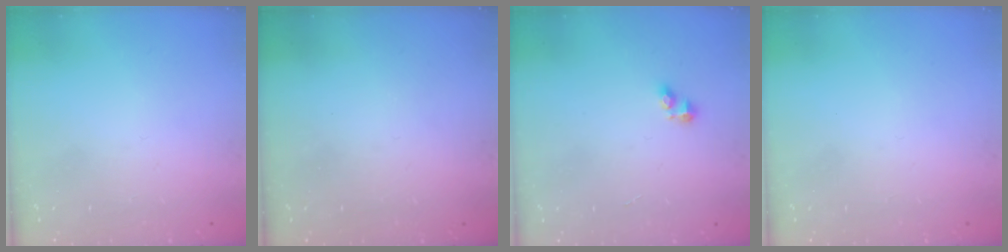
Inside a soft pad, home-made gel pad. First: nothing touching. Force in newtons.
{"total": 0.7, "press": 0.6, "slide": 0.4}
{"total": 2.5, "press": 2.5, "slide": 0.3}
{"total": 0.0}